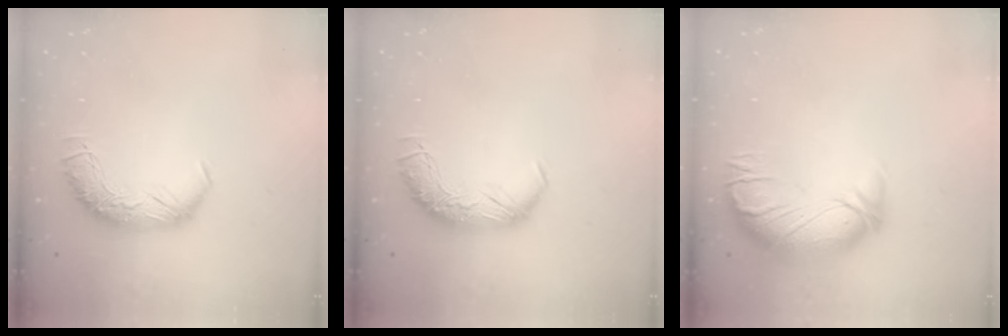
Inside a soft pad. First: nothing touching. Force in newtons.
{"total": 0.0}
{"total": 3.0, "press": 0.3, "slide": 3.0}